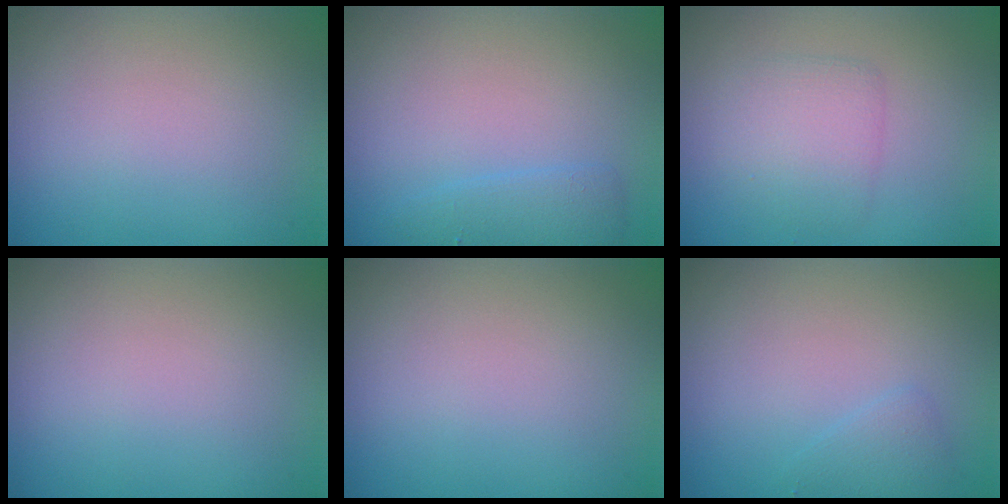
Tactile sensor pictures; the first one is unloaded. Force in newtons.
{"total": 1.8, "press": 1.8, "slide": 0.2}
{"total": 2.7, "press": 2.7, "slide": 0.1}
{"total": 0.0}
{"total": 0.0}
{"total": 1.1, "press": 1.1, "slide": 0.1}